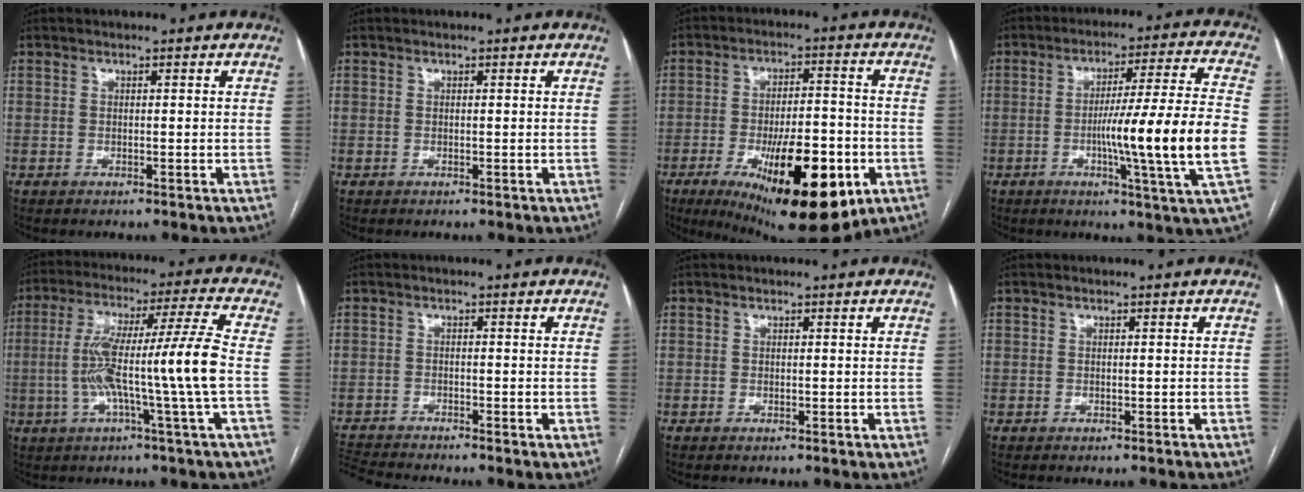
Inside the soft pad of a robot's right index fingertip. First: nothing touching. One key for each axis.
{"total": 0.0}
{"total": 19.0, "fx": -7.6, "fy": 5.7, "fz": 16.4, "tx": -0.225, "ty": -0.011, "tz": -0.100}
{"total": 16.8, "fx": -3.2, "fy": -1.9, "fz": 16.3, "tx": -0.263, "ty": -0.011, "tz": -0.056}
{"total": 13.4, "fx": -2.2, "fy": -1.8, "fz": 13.1, "tx": -0.240, "ty": 0.016, "tz": -0.042}
{"total": 4.6, "fx": -4.4, "fy": -1.3, "fz": 0.5, "tx": -0.014, "ty": -0.016, "tz": -0.080}
{"total": 0.0}
{"total": 0.6, "fx": -0.4, "fy": 0.4, "fz": 0.0, "tx": 0.001, "ty": 0.004, "tz": -0.007}